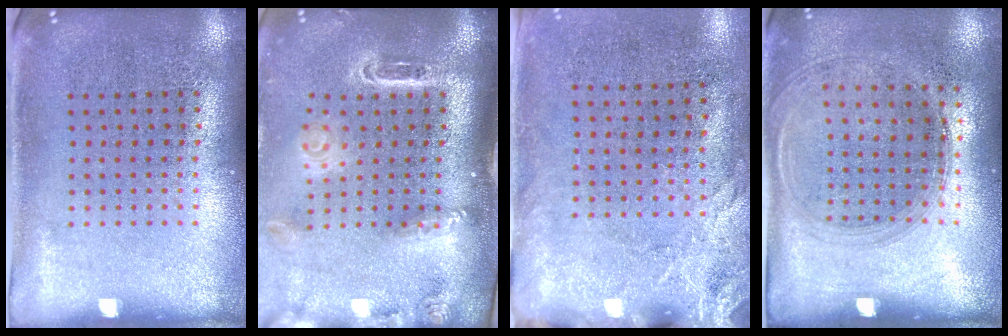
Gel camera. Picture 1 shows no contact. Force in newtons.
{"total": 2.8, "press": 2.0, "slide": 1.9}
{"total": 2.6, "press": 2.1, "slide": 1.6}
{"total": 1.3, "press": 1.2, "slide": 0.5}